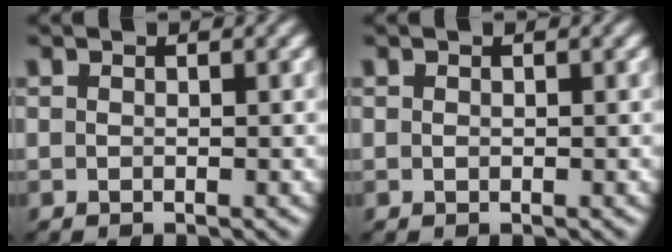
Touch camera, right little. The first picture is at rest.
{"total": 0.0}